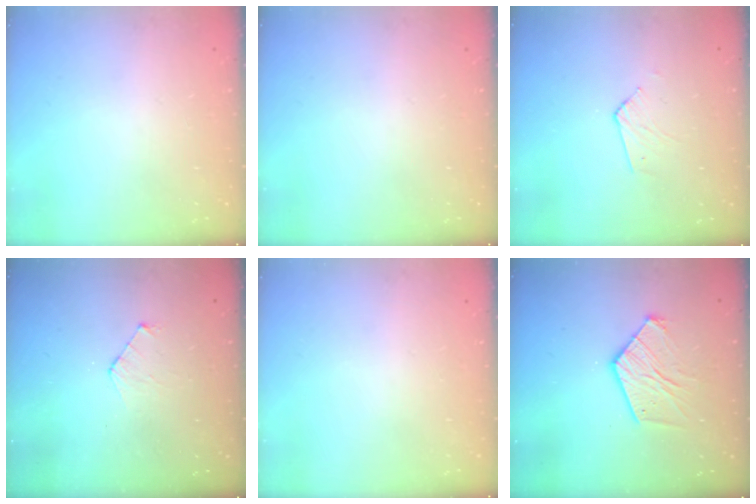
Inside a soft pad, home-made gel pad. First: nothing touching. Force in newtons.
{"total": 0.0}
{"total": 2.6, "press": 2.6, "slide": 0.2}
{"total": 3.8, "press": 3.8, "slide": 0.3}
{"total": 0.0}
{"total": 12.0, "press": 11.9, "slide": 1.0}